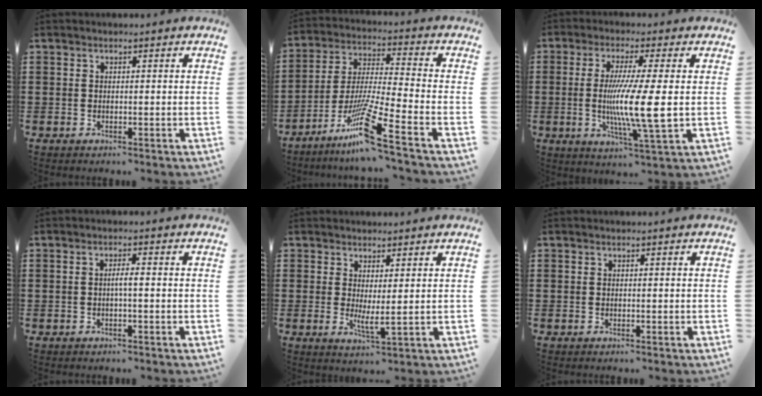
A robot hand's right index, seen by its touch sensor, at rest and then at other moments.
{"total": 11.9, "force": [-7.9, -0.3, 8.8], "torque": [-0.188, -0.016, -0.159]}
{"total": 9.6, "force": [-0.2, 0.0, 9.6], "torque": [-0.177, -0.013, -0.007]}
{"total": 1.7, "force": [-0.3, 0.1, 1.7], "torque": [-0.032, -0.001, -0.007]}
{"total": 2.8, "force": [0.9, 0.2, 2.7], "torque": [-0.052, -0.007, 0.018]}
{"total": 0.0}